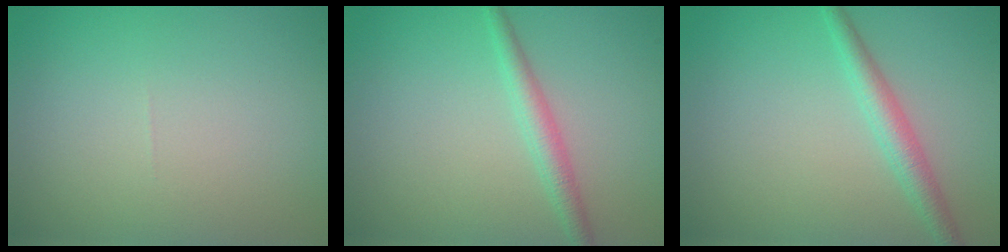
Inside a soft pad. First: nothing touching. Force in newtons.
{"total": 2.2, "press": 2.1, "slide": 0.0}
{"total": 2.4, "press": 2.4, "slide": 0.1}